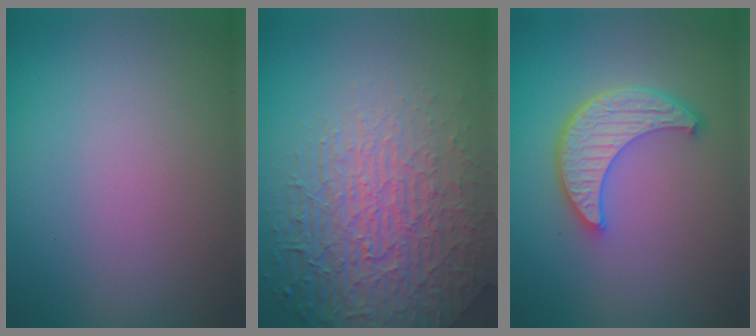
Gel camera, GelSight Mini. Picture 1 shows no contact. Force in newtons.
{"total": 8.3, "press": 5.7, "slide": 6.1}
{"total": 5.6, "press": 4.2, "slide": 3.6}